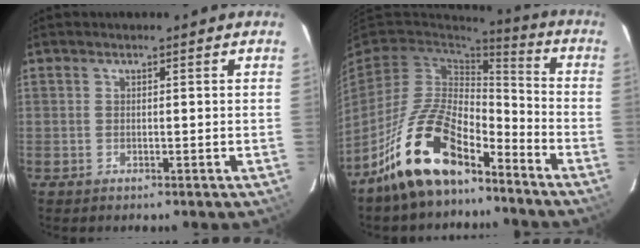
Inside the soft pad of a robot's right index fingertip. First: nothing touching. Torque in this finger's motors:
{"motor_torque": [1.11, -1.03, 1.06, 0.21]}